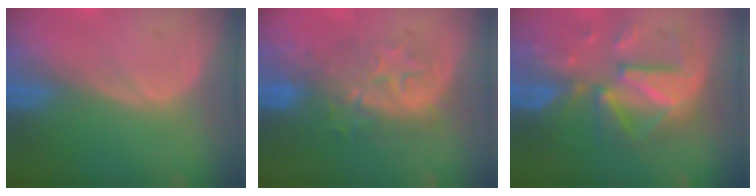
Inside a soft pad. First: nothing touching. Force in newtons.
{"total": 8.1, "press": 8.1, "slide": 0.8}
{"total": 10.3, "press": 10.3, "slide": 0.8}